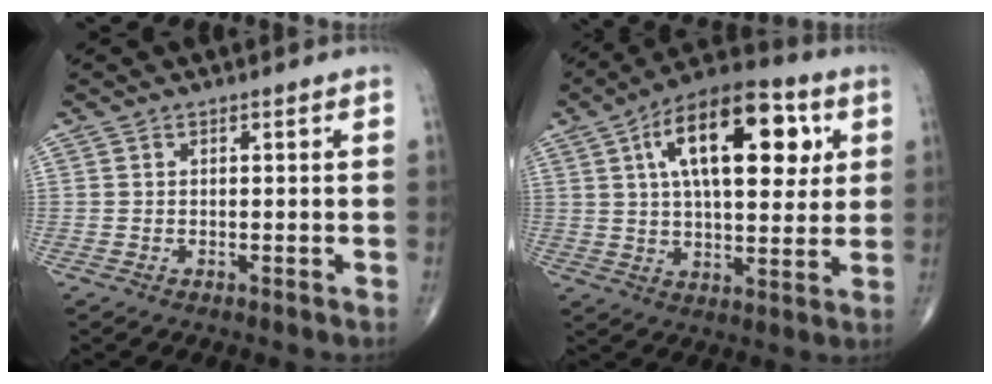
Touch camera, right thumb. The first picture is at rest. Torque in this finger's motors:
{"motor_torque": [0.78, 4.23, 1.88, 0.54, 0.55]}